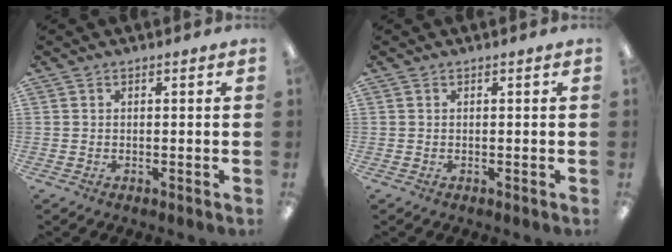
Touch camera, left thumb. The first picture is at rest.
{"total": 0.0}